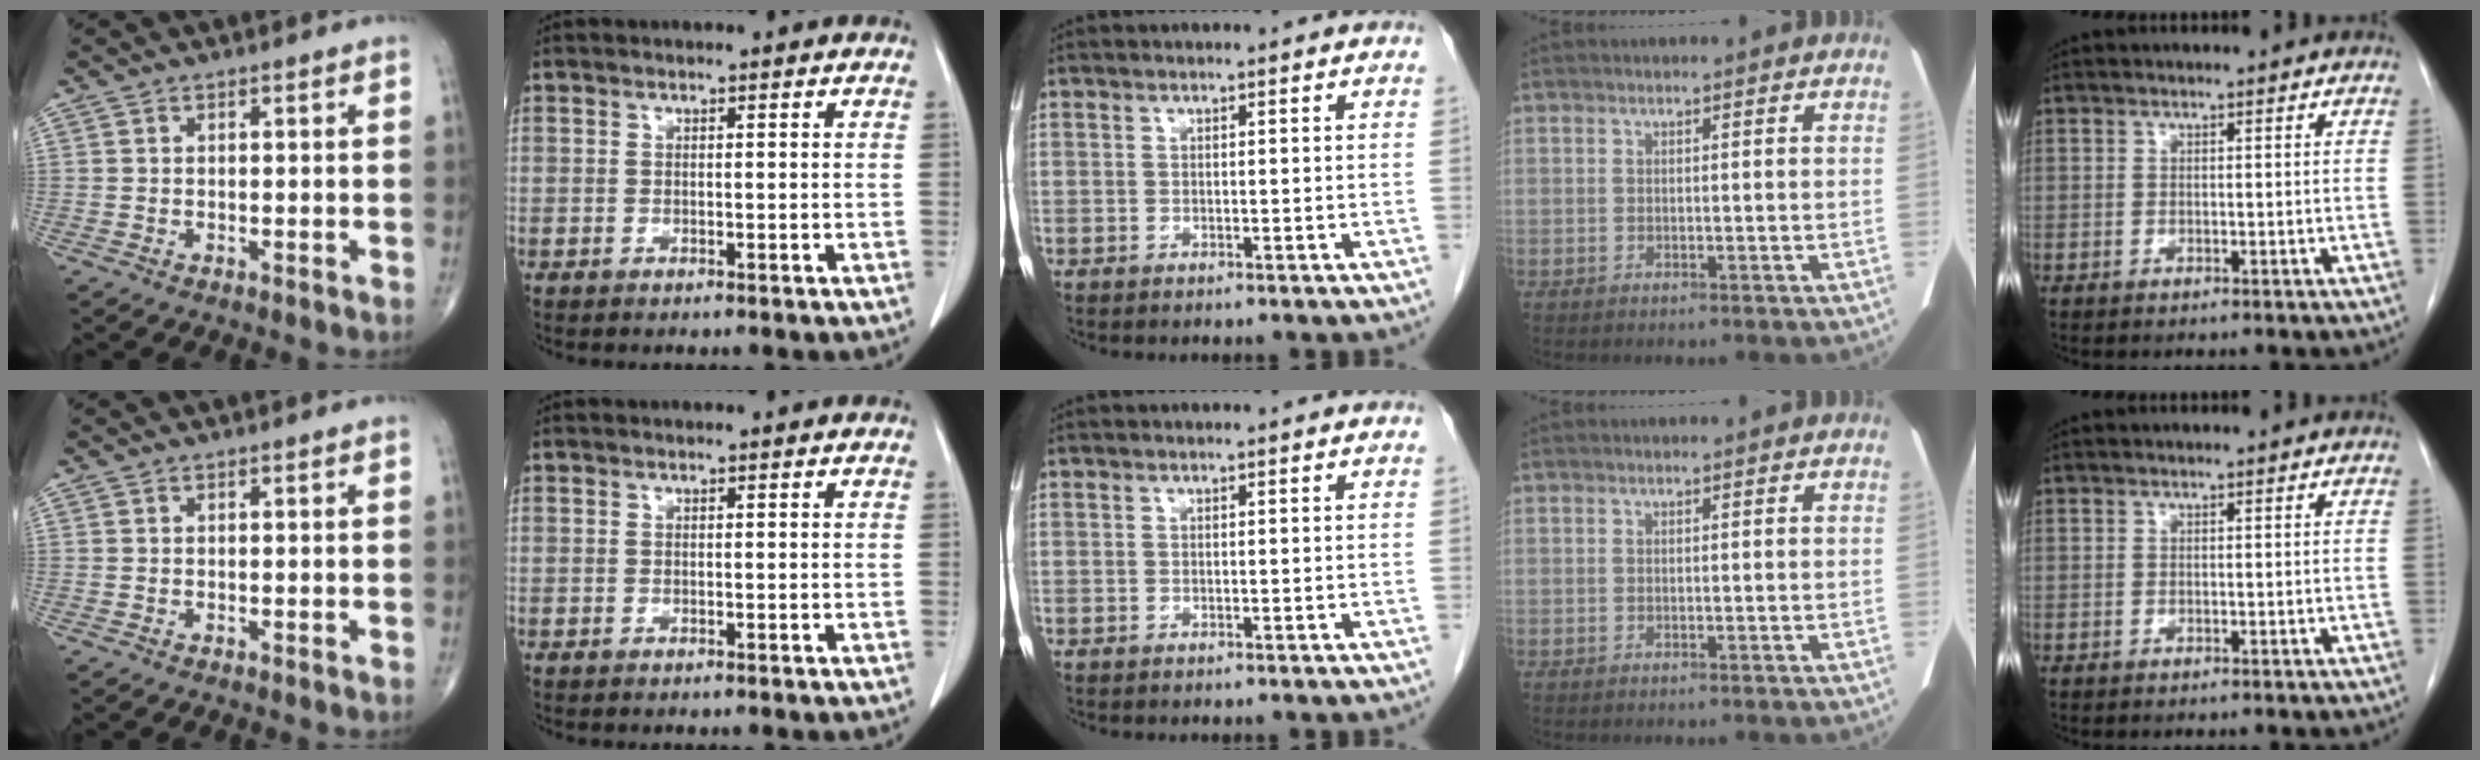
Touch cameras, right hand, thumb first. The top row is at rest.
{}